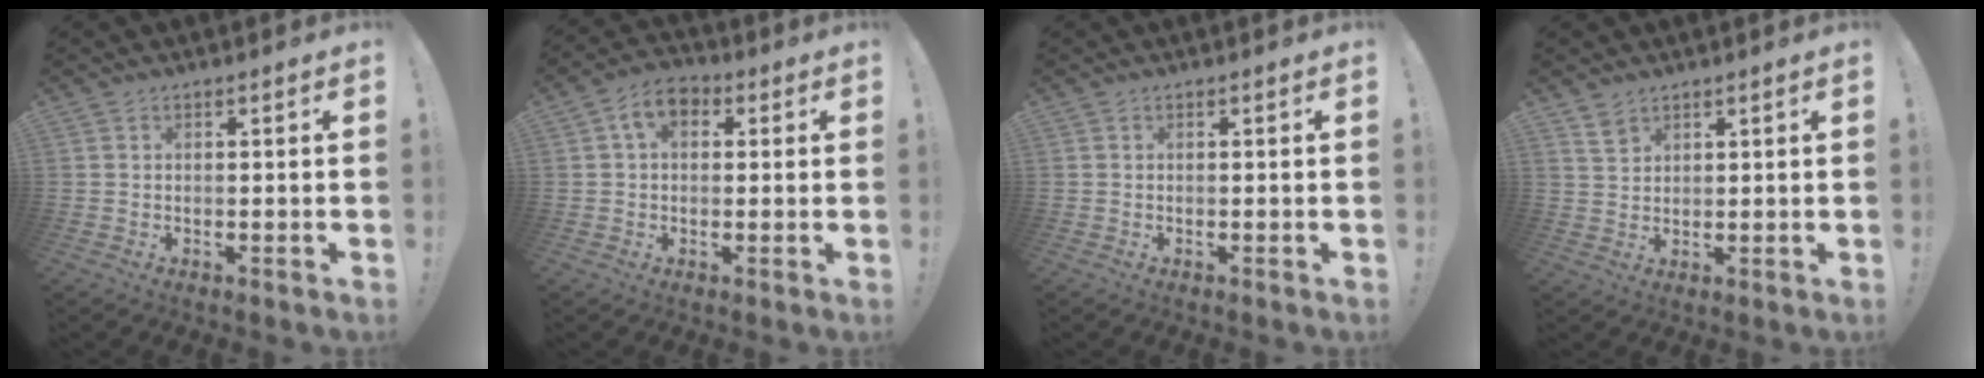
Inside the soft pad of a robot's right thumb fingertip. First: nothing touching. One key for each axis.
{"total": 7.6, "fx": 2.2, "fy": 5.0, "fz": 5.2, "tx": -0.087, "ty": 0.012, "tz": 0.042}
{"total": 0.0}
{"total": 4.0, "fx": 2.9, "fy": 2.4, "fz": 1.4, "tx": -0.011, "ty": -0.020, "tz": 0.052}